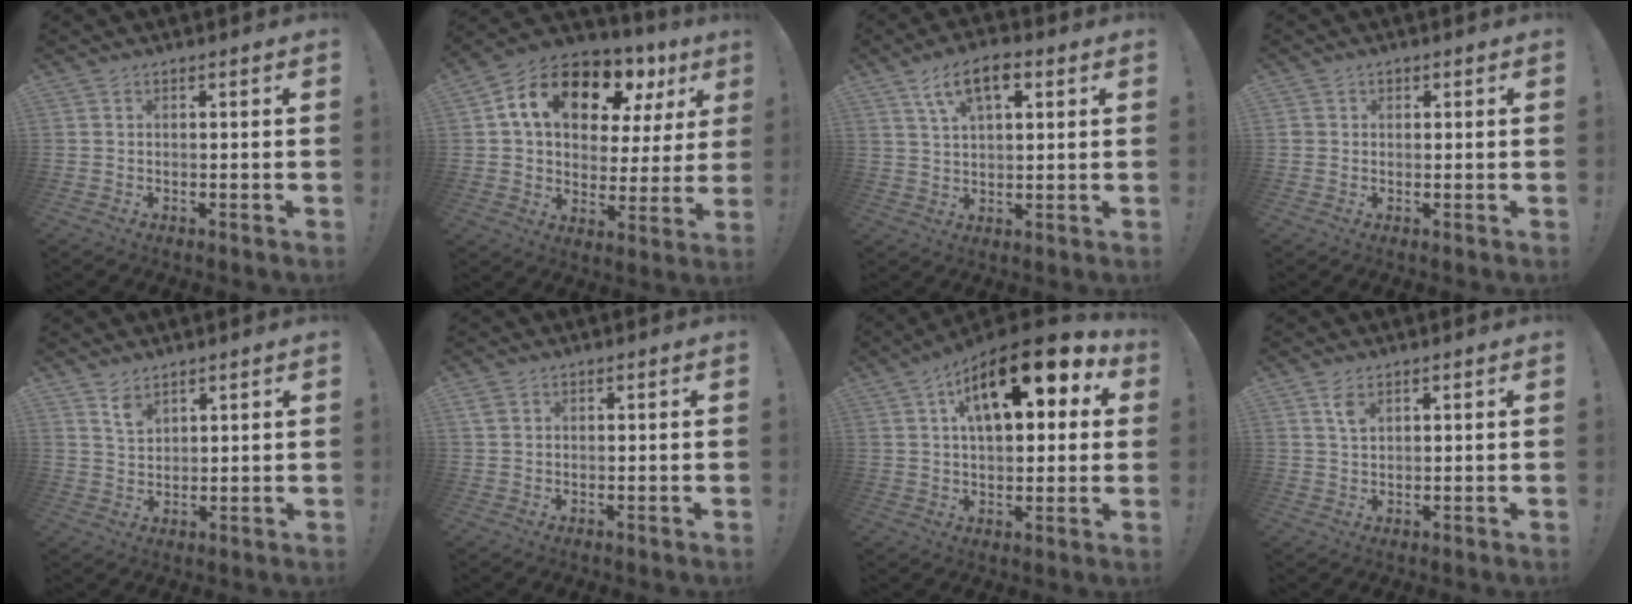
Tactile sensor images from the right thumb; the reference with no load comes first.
{"total": 17.6, "force": [9.6, 9.7, 11.2], "torque": [-0.188, -0.042, 0.170]}
{"total": 9.5, "force": [4.6, 4.3, 7.2], "torque": [-0.121, -0.003, 0.084]}
{"total": 1.5, "force": [0.5, 1.3, 0.3], "torque": [0.002, -0.002, 0.009]}
{"total": 5.2, "force": [4.0, 2.7, 1.9], "torque": [-0.017, -0.031, 0.070]}
{"total": 2.0, "force": [1.0, 1.4, 1.0], "torque": [-0.015, 0.001, 0.020]}
{"total": 18.4, "force": [7.3, 8.2, 14.7], "torque": [-0.217, -0.027, 0.117]}
{"total": 3.7, "force": [1.9, 1.8, 2.6], "torque": [-0.041, -0.007, 0.033]}